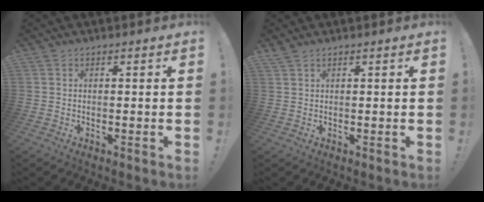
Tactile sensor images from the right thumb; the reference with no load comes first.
{"total": 1.5, "force": [1.2, 0.5, 0.7], "torque": [-0.018, -0.002, 0.024]}